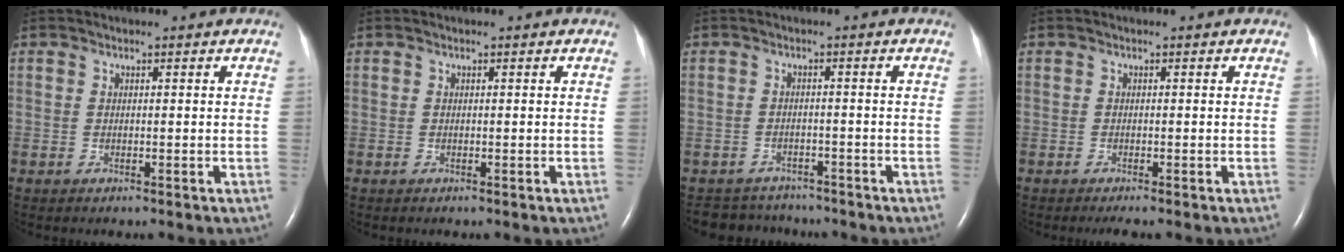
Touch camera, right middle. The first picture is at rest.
{"total": 0.0}
{"total": 5.8, "force": [-5.4, 2.1, -0.1], "torque": [-0.002, 0.008, -0.075]}
{"total": 1.3, "force": [-1.1, -0.1, 0.8], "torque": [-0.014, -0.004, -0.016]}